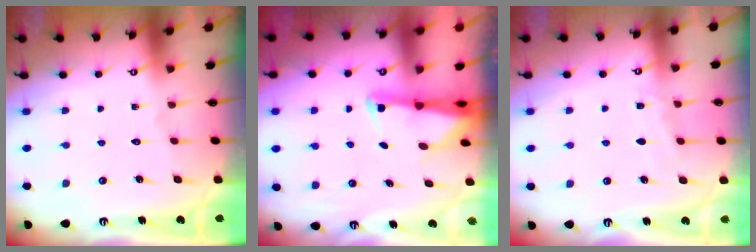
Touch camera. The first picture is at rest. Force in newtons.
{"total": 2.6, "press": 2.5, "slide": 0.5}
{"total": 4.7, "press": 4.7, "slide": 0.6}